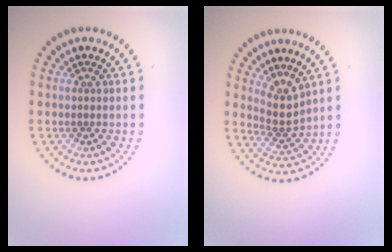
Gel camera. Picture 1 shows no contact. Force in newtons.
{"total": 2.6, "press": 1.9, "slide": 1.8}